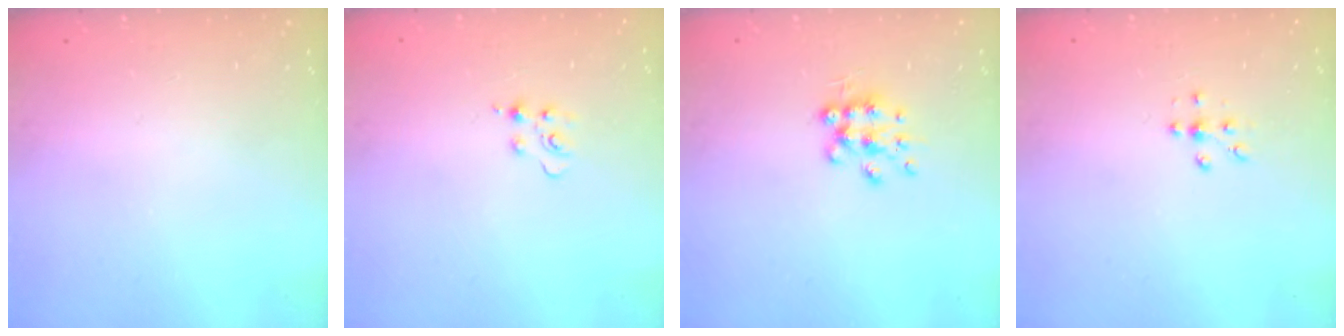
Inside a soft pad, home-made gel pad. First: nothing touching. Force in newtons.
{"total": 4.3, "press": 4.3, "slide": 0.5}
{"total": 8.0, "press": 8.0, "slide": 0.5}
{"total": 5.5, "press": 5.4, "slide": 1.1}